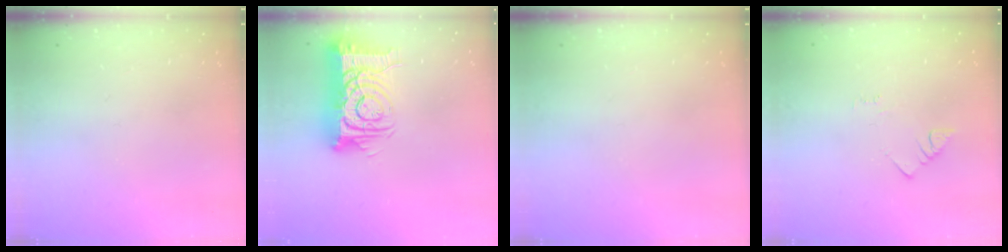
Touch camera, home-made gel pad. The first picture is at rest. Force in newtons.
{"total": 14.6, "press": 14.5, "slide": 1.7}
{"total": 0.0}
{"total": 1.5, "press": 1.5, "slide": 0.3}